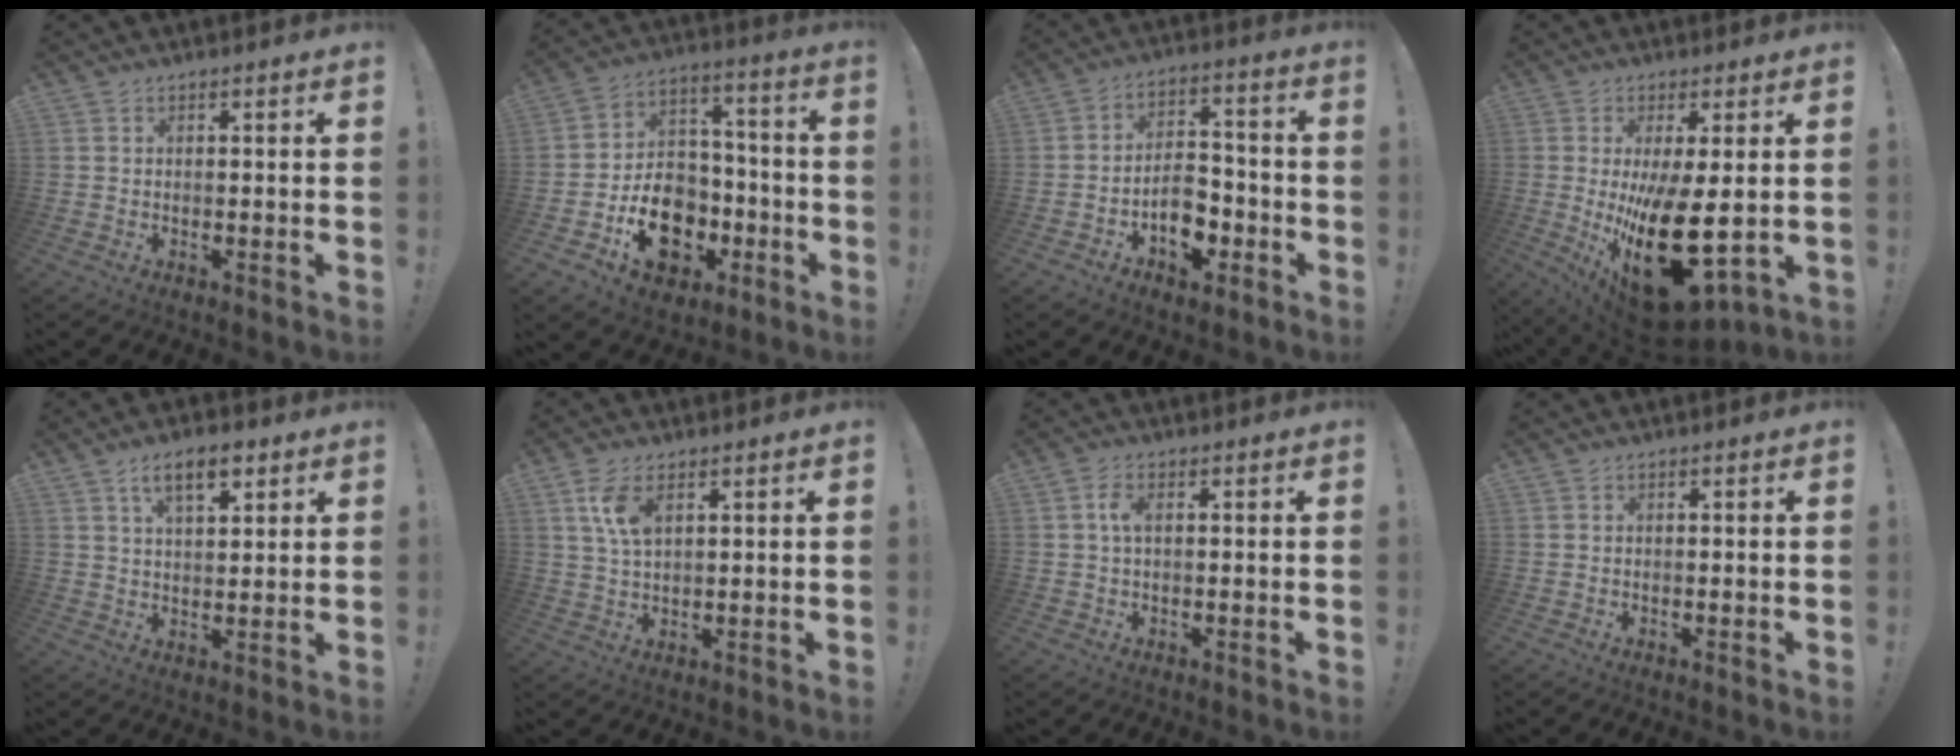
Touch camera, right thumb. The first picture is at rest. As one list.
[{"total": 16.4, "force": [-6.1, 12.9, 8.2], "torque": [-0.107, 0.047, -0.094]}, {"total": 10.3, "force": [-4.3, 6.9, 6.4], "torque": [-0.090, 0.031, -0.070]}, {"total": 21.6, "force": [-1.7, 9.8, 19.2], "torque": [-0.296, -0.028, -0.002]}, {"total": 8.0, "force": [4.4, 3.5, 5.7], "torque": [-0.084, -0.011, 0.076]}, {"total": 7.2, "force": [3.4, 3.3, 5.5], "torque": [-0.110, -0.010, 0.061]}, {"total": 3.1, "force": [0.4, 1.3, 2.8], "torque": [-0.058, 0.006, 0.006]}, {"total": 0.0}]